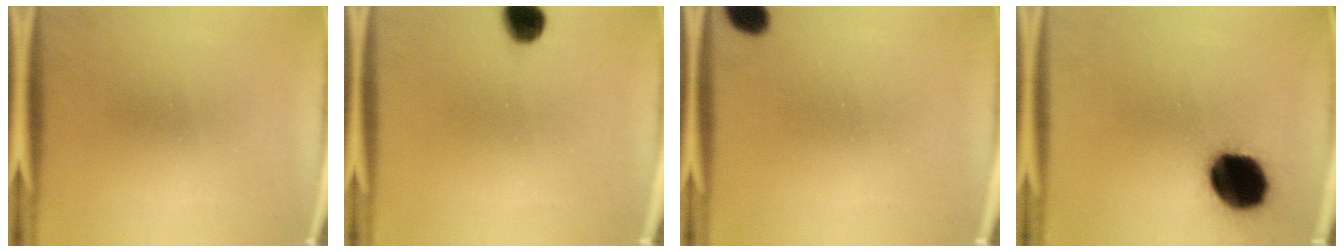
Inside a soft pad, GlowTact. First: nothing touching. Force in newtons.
{"total": 6.1}
{"total": 4.7}
{"total": 18.2}